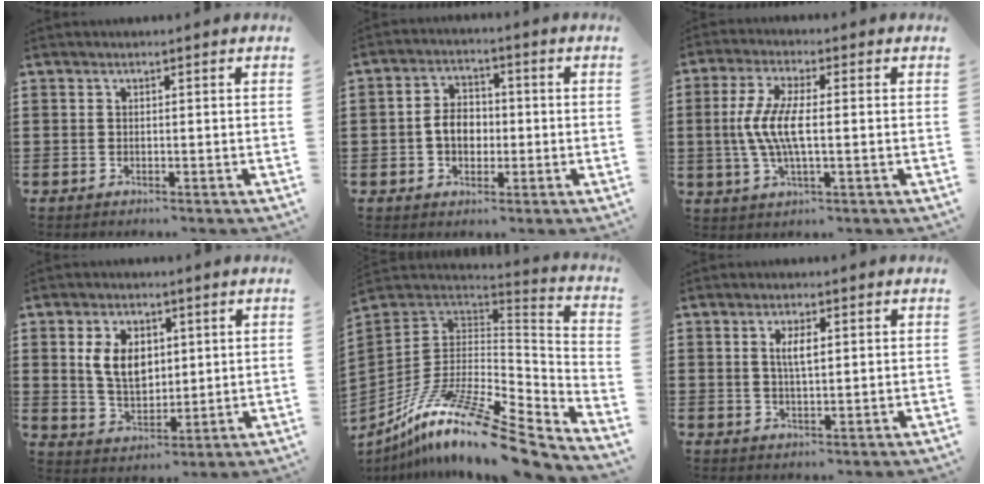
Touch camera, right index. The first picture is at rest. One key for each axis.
{"total": 4.7, "fx": -0.8, "fy": 3.4, "fz": 3.1, "tx": -0.064, "ty": 0.011, "tz": -0.016}
{"total": 6.9, "fx": -0.7, "fy": 1.8, "fz": 6.7, "tx": -0.153, "ty": -0.011, "tz": -0.023}
{"total": 7.3, "fx": 1.6, "fy": 4.8, "fz": 5.3, "tx": -0.121, "ty": 0.008, "tz": 0.023}
{"total": 15.7, "fx": -10.3, "fy": 3.5, "fz": 11.3, "tx": -0.224, "ty": 0.018, "tz": -0.192}
{"total": 3.4, "fx": 0.8, "fy": 1.0, "fz": 3.2, "tx": -0.065, "ty": 0.005, "tz": 0.012}